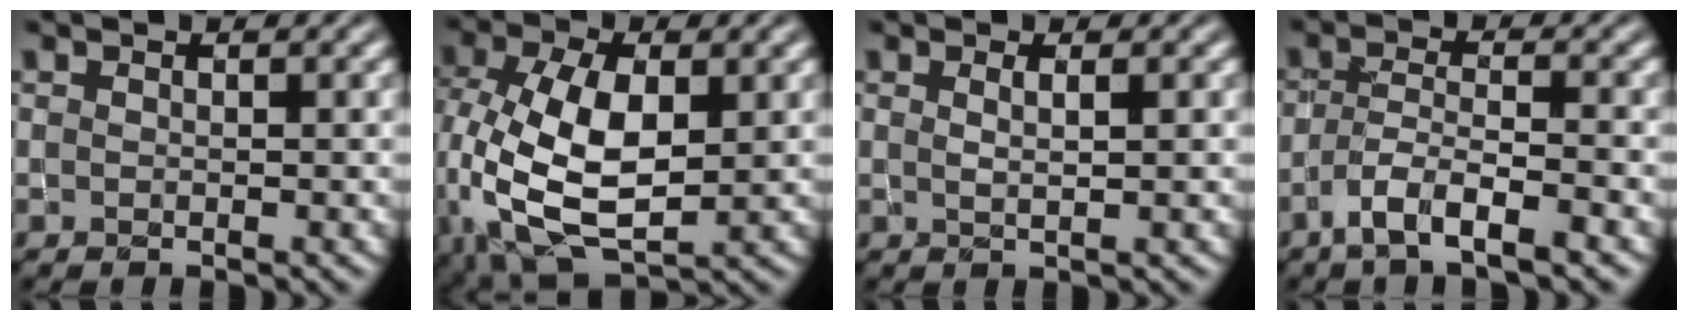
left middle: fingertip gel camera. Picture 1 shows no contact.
{"total": 10.7, "force": [-0.4, 6.2, 8.7], "torque": [-0.204, -0.009, -0.003]}
{"total": 1.1, "force": [0.5, 0.3, 0.9], "torque": [-0.013, 0.000, 0.005]}
{"total": 4.6, "force": [-3.1, 0.9, 3.3], "torque": [-0.065, -0.002, -0.060]}